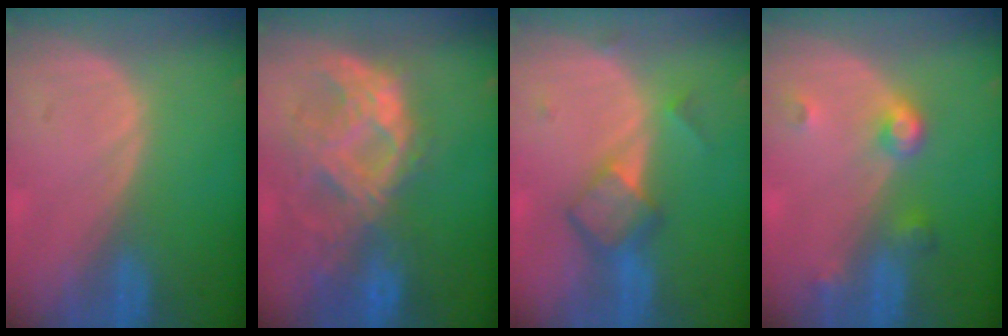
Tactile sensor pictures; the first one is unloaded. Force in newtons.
{"total": 10.1, "press": 9.0, "slide": 4.7}
{"total": 5.9, "press": 5.1, "slide": 3.1}
{"total": 3.9, "press": 3.6, "slide": 1.4}